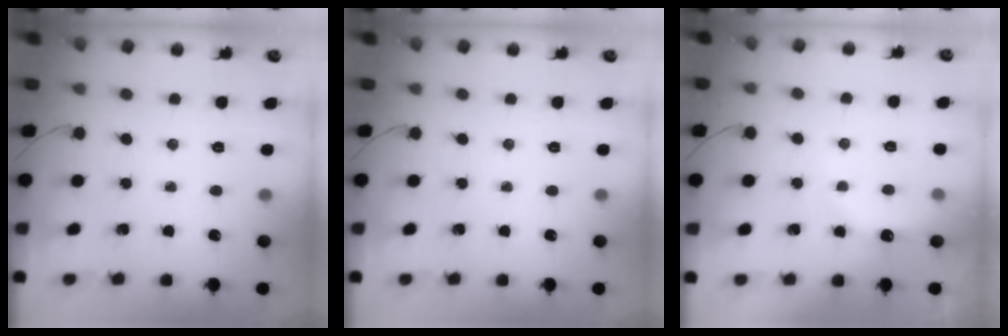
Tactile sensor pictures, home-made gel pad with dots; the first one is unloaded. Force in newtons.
{"total": 0.0}
{"total": 5.1, "press": 4.9, "slide": 1.3}